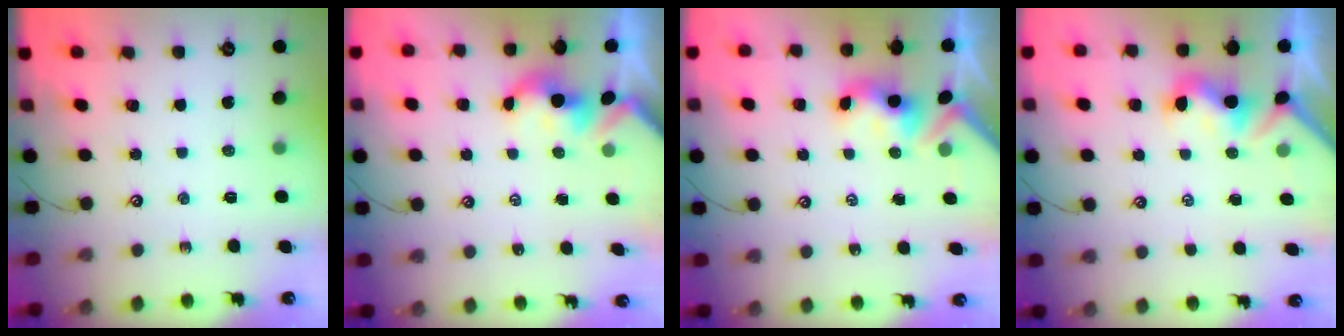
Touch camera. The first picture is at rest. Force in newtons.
{"total": 1.6, "press": 1.5, "slide": 0.4}
{"total": 3.5, "press": 3.5, "slide": 0.4}
{"total": 1.4, "press": 1.2, "slide": 0.6}